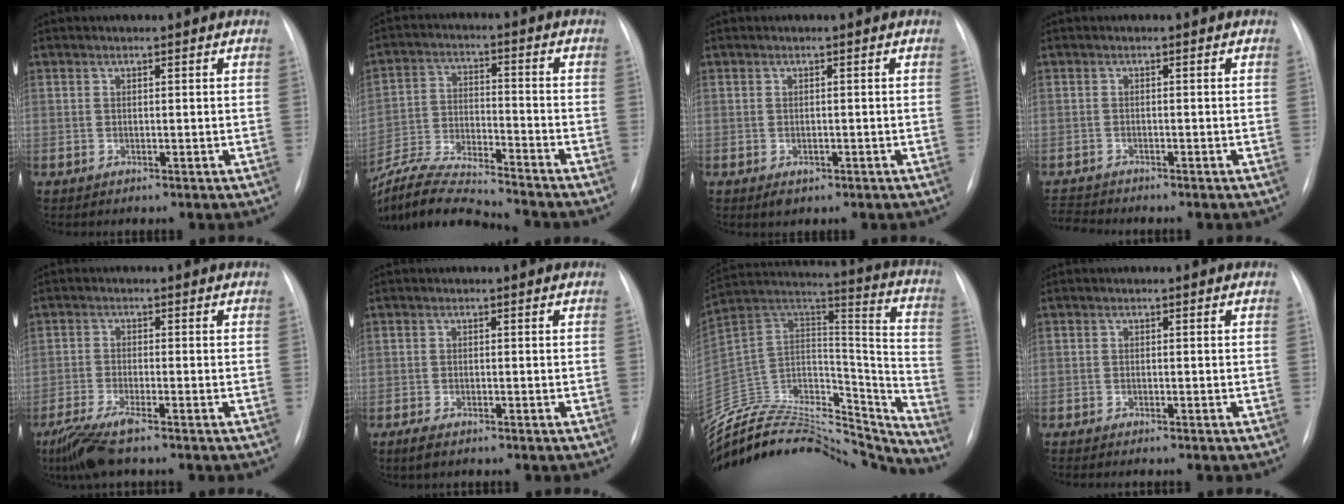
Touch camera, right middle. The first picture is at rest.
{"total": 15.0, "force": [-14.1, 0.1, 5.2], "torque": [-0.102, -0.006, -0.252]}
{"total": 1.5, "force": [-0.7, 1.0, 0.9], "torque": [-0.011, 0.000, -0.003]}
{"total": 2.8, "force": [-2.8, -0.3, -0.1], "torque": [-0.004, -0.020, -0.048]}
{"total": 6.2, "force": [-4.6, 0.4, 4.2], "torque": [-0.090, -0.020, -0.085]}
{"total": 2.0, "force": [-1.5, 0.7, 1.2], "torque": [-0.035, -0.006, -0.025]}
{"total": 34.5, "force": [-32.1, 7.7, 10.1], "torque": [-0.172, 0.001, -0.489]}
{"total": 3.1, "force": [-2.7, 0.5, 1.5], "torque": [-0.024, -0.007, -0.032]}